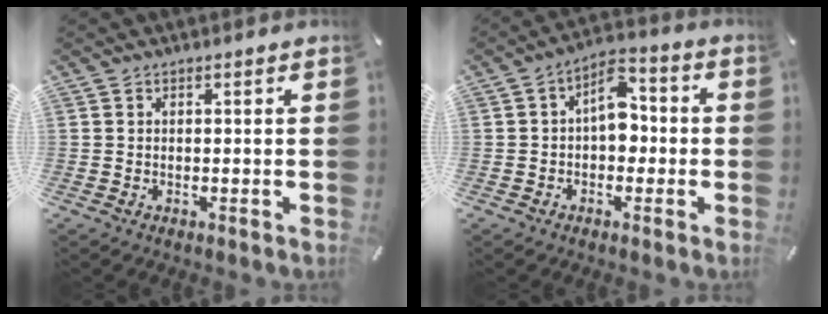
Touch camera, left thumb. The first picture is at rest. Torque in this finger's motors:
{"motor_torque": [0.58, 1.45, 0.64, -0.27, 0.27]}